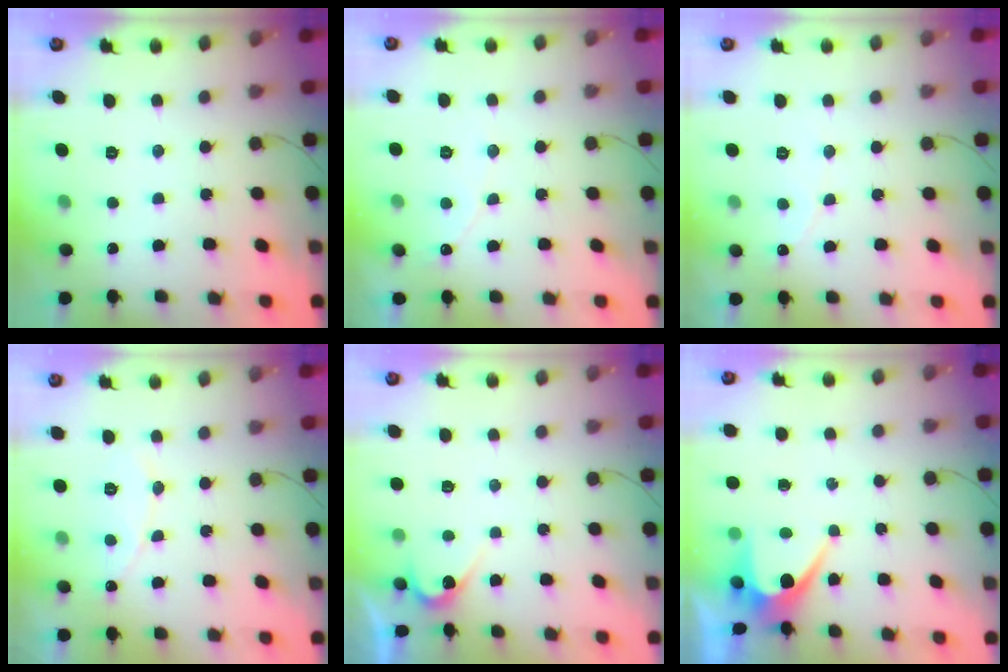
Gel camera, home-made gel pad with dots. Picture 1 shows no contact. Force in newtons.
{"total": 3.9, "press": 3.9, "slide": 0.2}
{"total": 2.9, "press": 2.9, "slide": 0.2}
{"total": 6.6, "press": 6.5, "slide": 0.6}
{"total": 4.3, "press": 4.3, "slide": 0.3}
{"total": 7.3, "press": 7.3, "slide": 0.3}